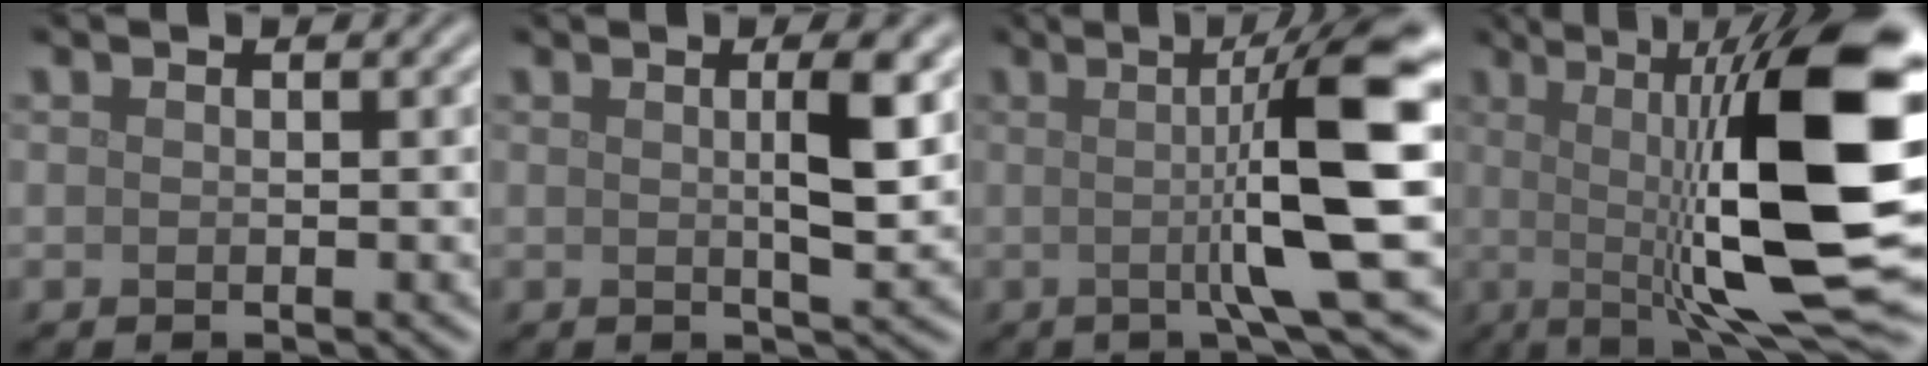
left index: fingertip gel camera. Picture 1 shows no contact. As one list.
[{"total": 3.9, "force": [0.7, 0.6, 3.7], "torque": [-0.059, -0.002, 0.012]}, {"total": 10.6, "force": [0.5, 1.6, 10.5], "torque": [-0.135, 0.002, 0.004]}, {"total": 16.4, "force": [0.2, 4.4, 15.8], "torque": [-0.200, 0.008, -0.005]}]